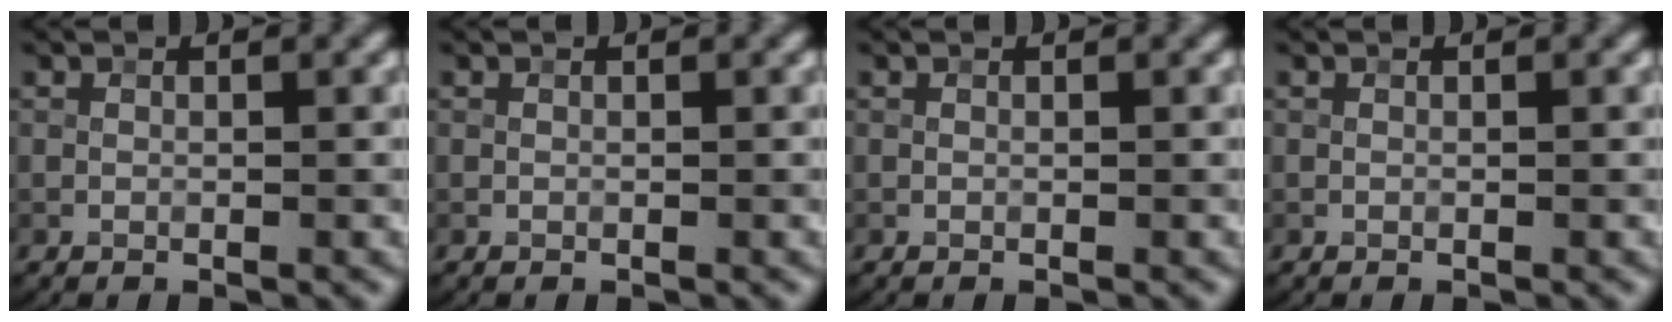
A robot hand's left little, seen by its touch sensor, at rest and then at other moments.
{"total": 0.0}
{"total": 0.0}
{"total": 0.0}